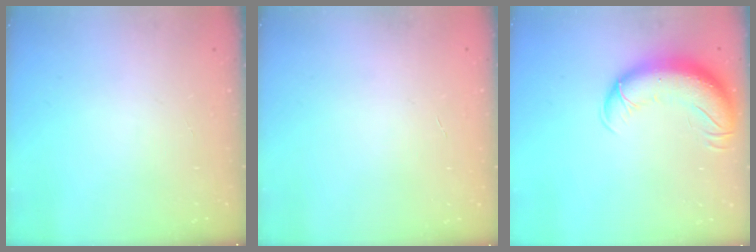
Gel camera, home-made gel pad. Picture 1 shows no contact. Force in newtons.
{"total": 0.0}
{"total": 13.6, "press": 13.1, "slide": 3.4}